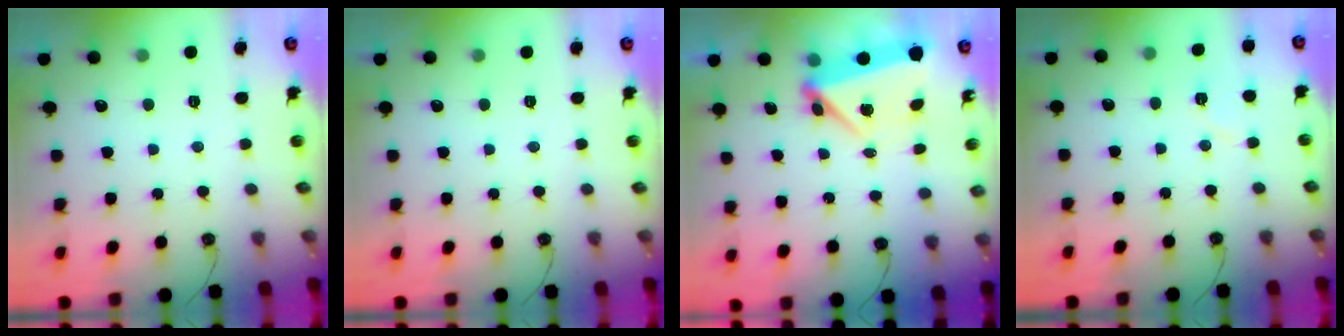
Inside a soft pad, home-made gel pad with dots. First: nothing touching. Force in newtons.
{"total": 0.0}
{"total": 6.5, "press": 6.3, "slide": 1.5}
{"total": 6.0, "press": 5.9, "slide": 1.2}